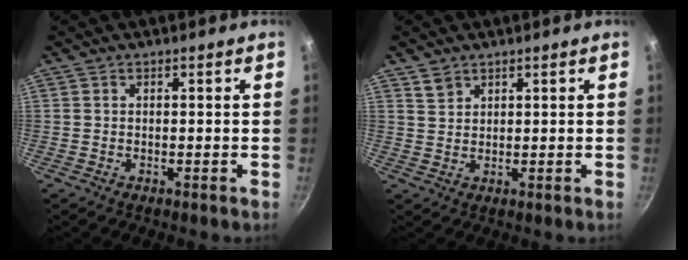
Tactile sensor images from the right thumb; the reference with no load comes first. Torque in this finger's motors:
{"motor_torque": [-0.52, 0.41, -0.19, -0.03, -0.02]}